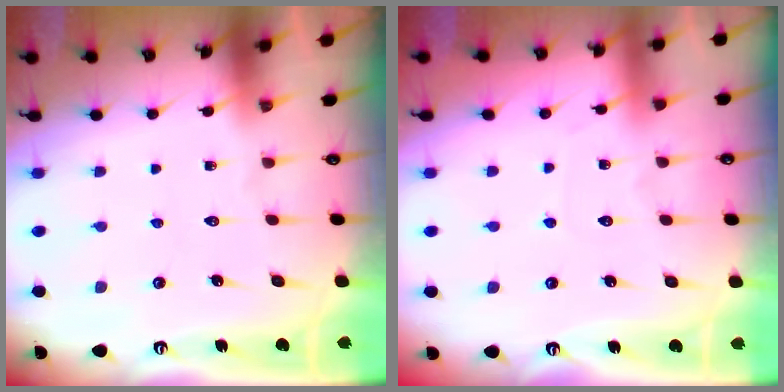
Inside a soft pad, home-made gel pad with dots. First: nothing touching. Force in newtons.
{"total": 2.9, "press": 2.8, "slide": 0.4}